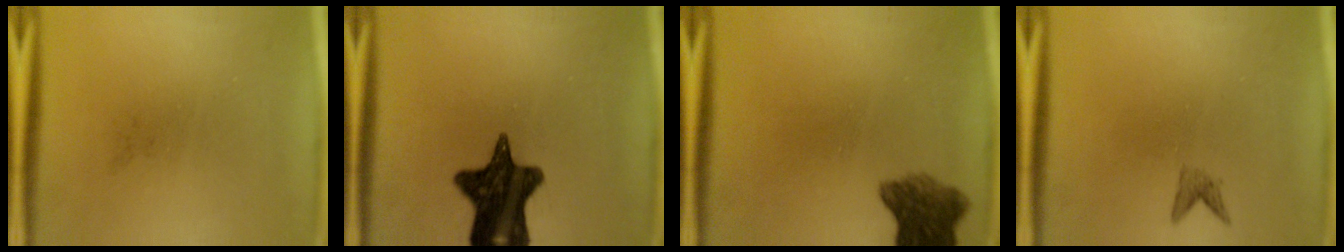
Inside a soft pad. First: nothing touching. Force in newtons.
{"total": 14.2}
{"total": 6.8}
{"total": 1.1}